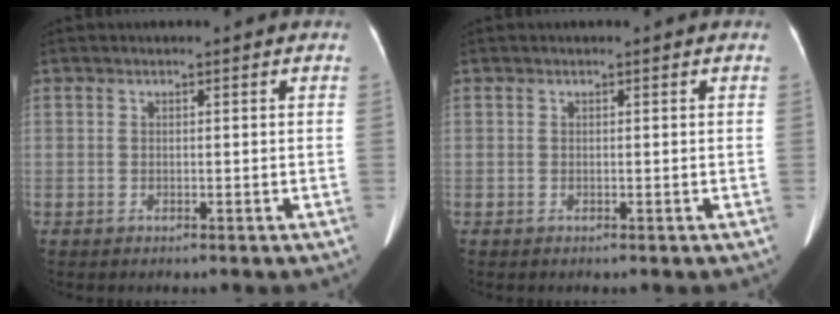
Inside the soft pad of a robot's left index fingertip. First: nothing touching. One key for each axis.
{"total": 0.0}